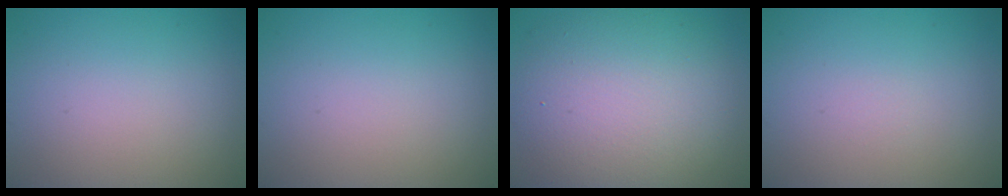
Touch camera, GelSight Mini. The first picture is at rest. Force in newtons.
{"total": 0.0}
{"total": 10.7, "press": 10.6, "slide": 1.3}
{"total": 0.0}